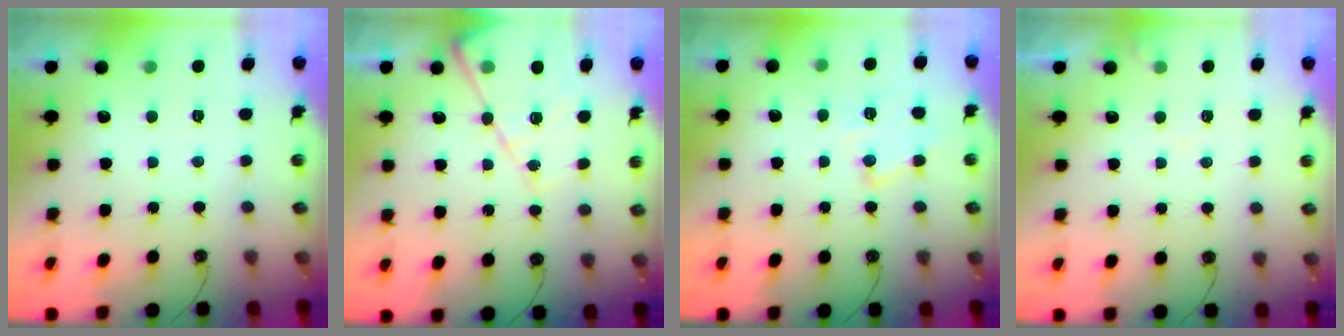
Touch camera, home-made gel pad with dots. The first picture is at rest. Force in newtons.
{"total": 15.0, "press": 14.9, "slide": 1.4}
{"total": 12.0, "press": 12.0, "slide": 0.9}
{"total": 4.4, "press": 4.3, "slide": 0.6}